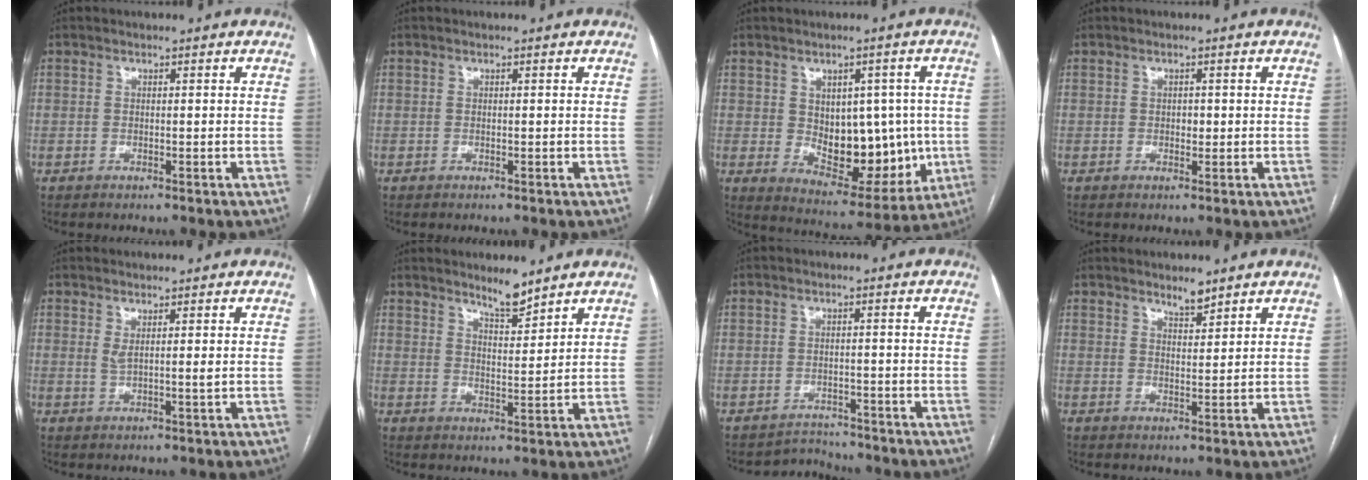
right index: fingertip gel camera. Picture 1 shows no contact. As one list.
[{"total": 0.0}, {"total": 13.6, "force": [-0.2, 7.8, 11.1], "torque": [-0.146, 0.005, 0.024]}, {"total": 1.1, "force": [0.0, 0.8, 0.7], "torque": [-0.010, 0.001, 0.000]}, {"total": 2.2, "force": [0.8, 0.1, 2.1], "torque": [-0.041, -0.005, 0.017]}, {"total": 4.6, "force": [4.1, 0.5, 2.0], "torque": [-0.037, -0.010, 0.072]}, {"total": 2.9, "force": [-2.5, 0.7, -1.4], "torque": [0.025, 0.007, -0.038]}, {"total": 2.8, "force": [2.5, 0.6, 1.1], "torque": [-0.022, -0.006, 0.044]}]